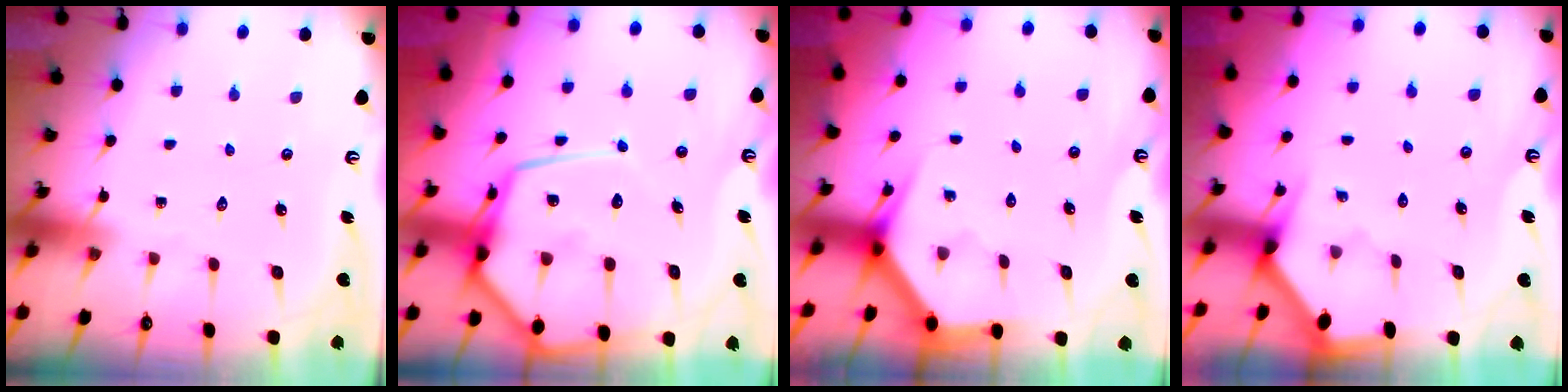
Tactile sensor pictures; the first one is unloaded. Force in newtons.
{"total": 17.3, "press": 17.2, "slide": 1.8}
{"total": 3.6, "press": 3.6, "slide": 0.3}
{"total": 2.9, "press": 2.9, "slide": 0.2}